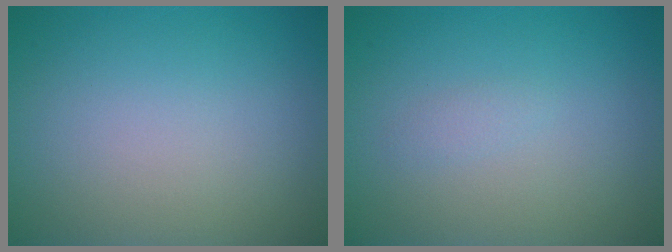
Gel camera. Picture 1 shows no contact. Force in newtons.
{"total": 0.6, "press": 0.6, "slide": 0.0}